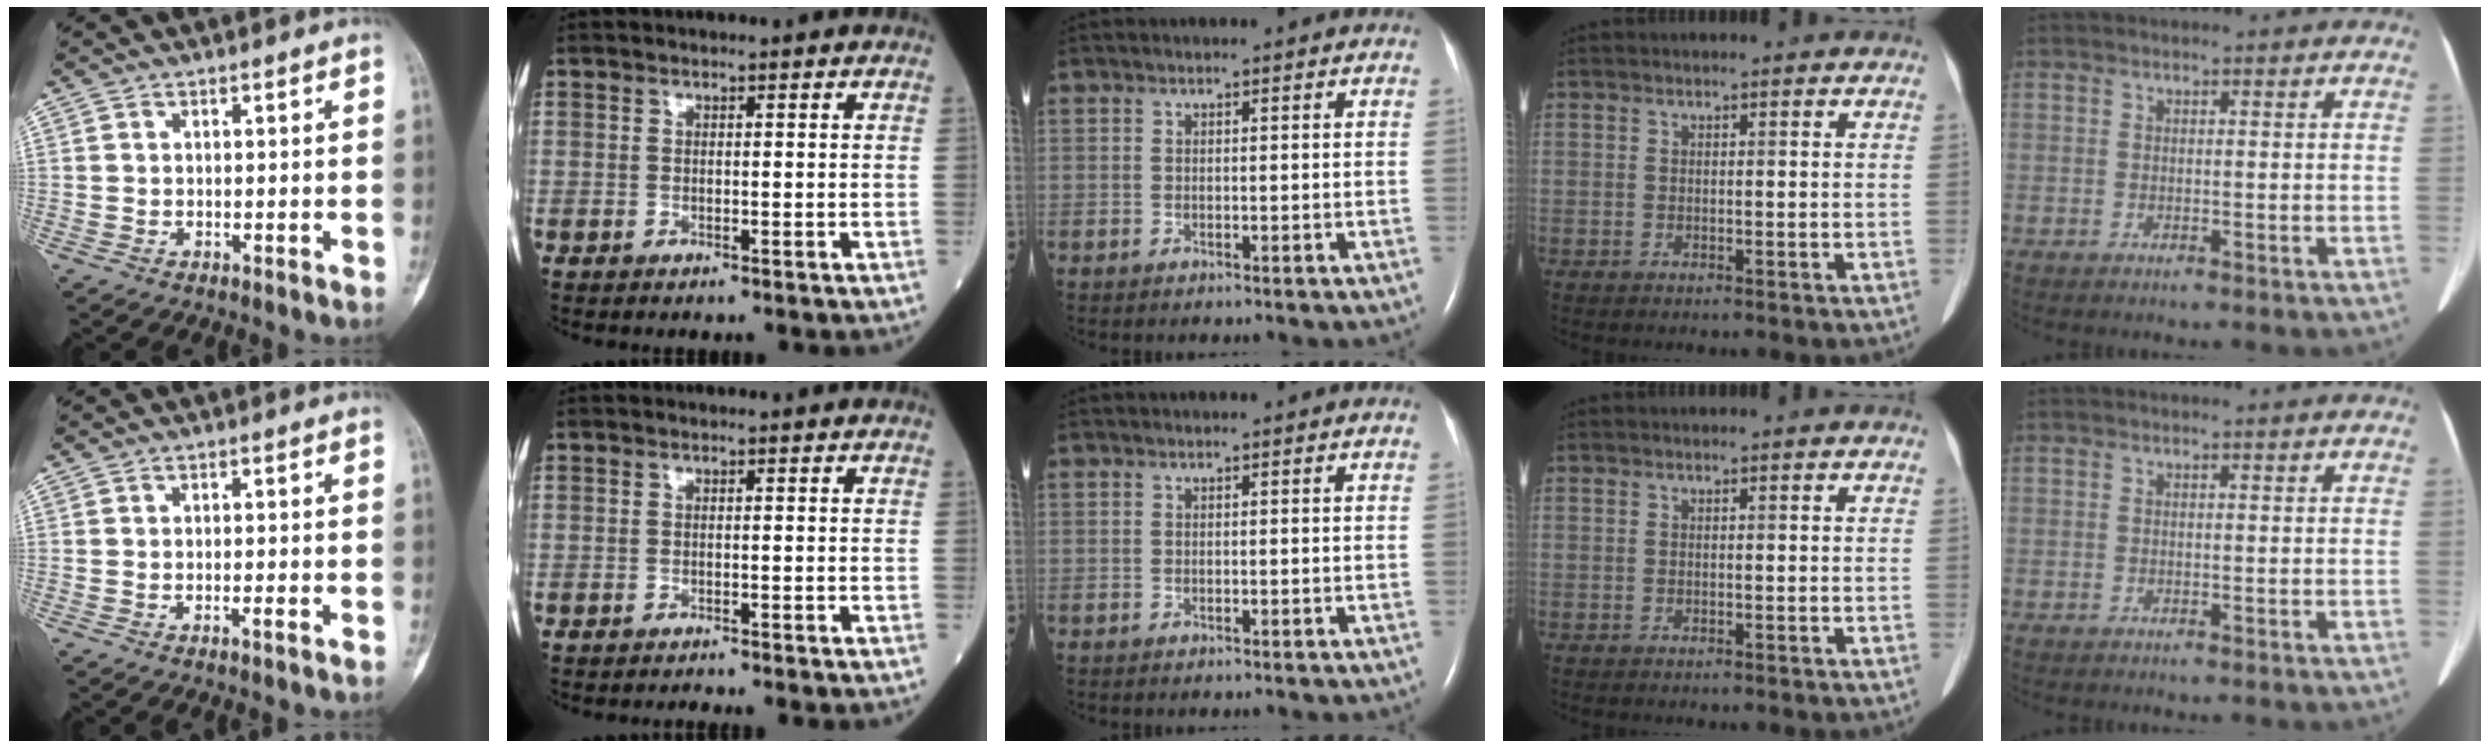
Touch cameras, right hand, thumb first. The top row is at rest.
{"thumb": {"total": 1.3, "force": [-0.7, 0.1, 1.0], "torque": [-0.018, 0.003, -0.013]}, "index": {"total": 0.8, "force": [-0.8, -0.3, 0.0], "torque": [-0.001, -0.001, -0.012]}}